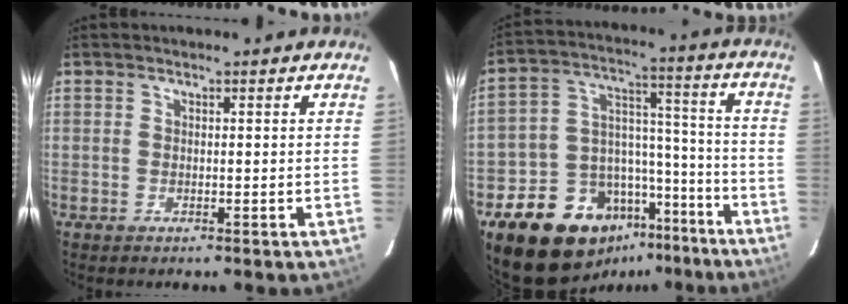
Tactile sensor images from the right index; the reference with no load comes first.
{"total": 18.8, "force": [-12.7, 12.0, 6.8], "torque": [-0.146, 0.065, -0.173]}